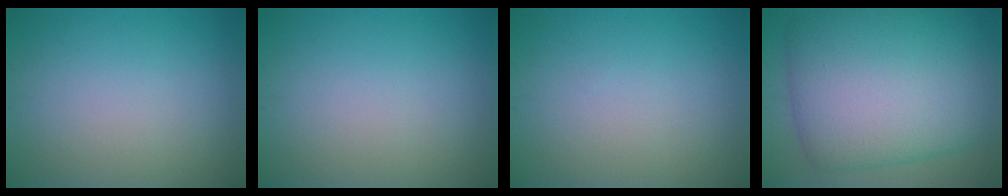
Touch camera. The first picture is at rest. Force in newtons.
{"total": 0.0}
{"total": 0.0}
{"total": 13.5, "press": 13.5, "slide": 0.6}